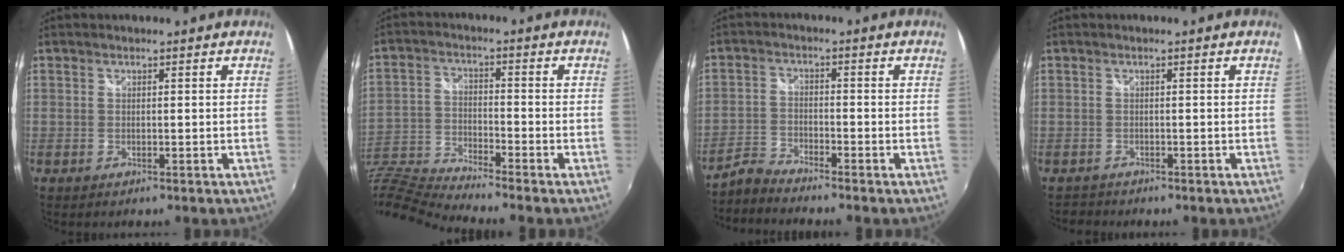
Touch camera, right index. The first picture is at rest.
{"total": 12.3, "force": [-11.2, 1.4, 5.1], "torque": [-0.130, -0.014, -0.235]}
{"total": 3.6, "force": [-3.5, 0.4, 0.5], "torque": [-0.015, -0.001, -0.078]}
{"total": 1.7, "force": [-1.5, 0.7, -0.1], "torque": [-0.004, -0.004, -0.026]}